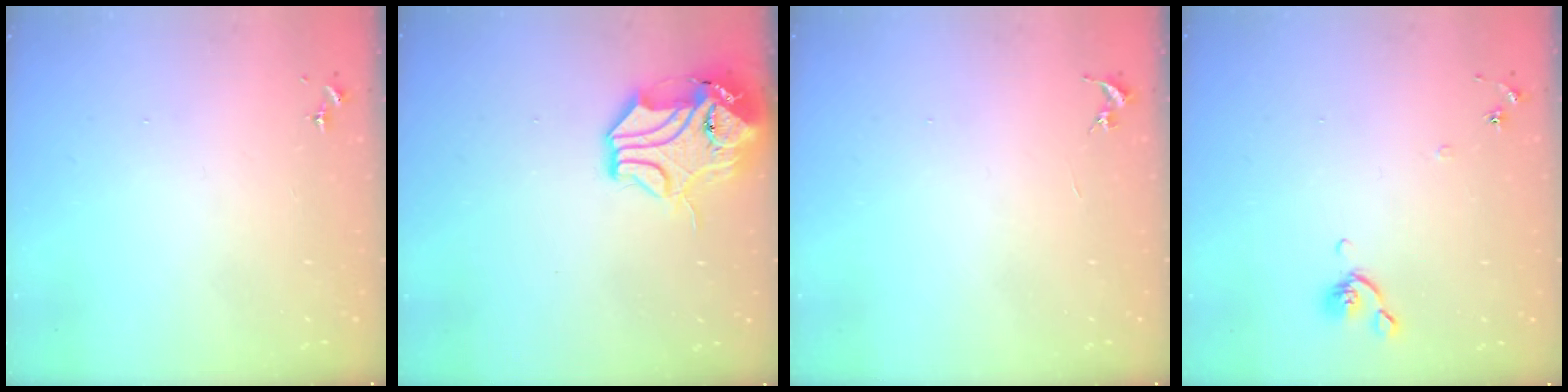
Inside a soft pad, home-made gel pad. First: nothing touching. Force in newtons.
{"total": 13.7, "press": 13.5, "slide": 1.8}
{"total": 0.0}
{"total": 6.2, "press": 6.2, "slide": 0.8}